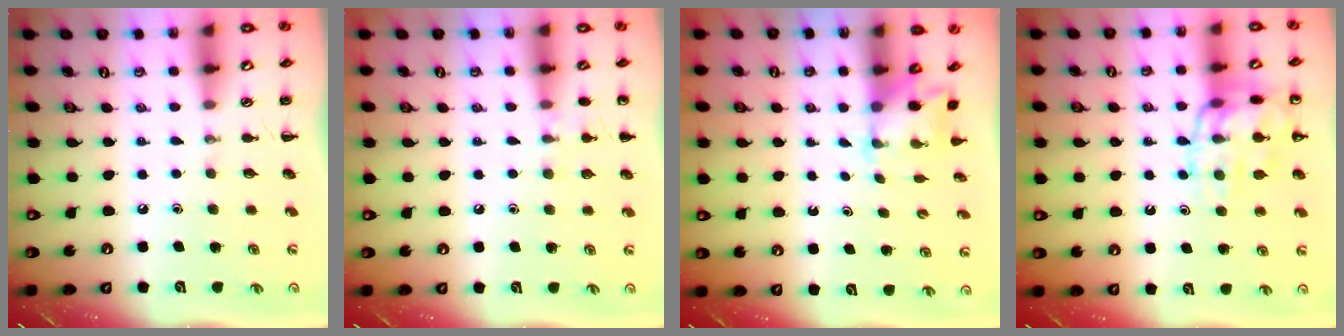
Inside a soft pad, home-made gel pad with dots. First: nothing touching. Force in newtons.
{"total": 6.3, "press": 6.0, "slide": 2.0}
{"total": 2.0, "press": 1.9, "slide": 0.6}
{"total": 15.2, "press": 15.1, "slide": 1.6}